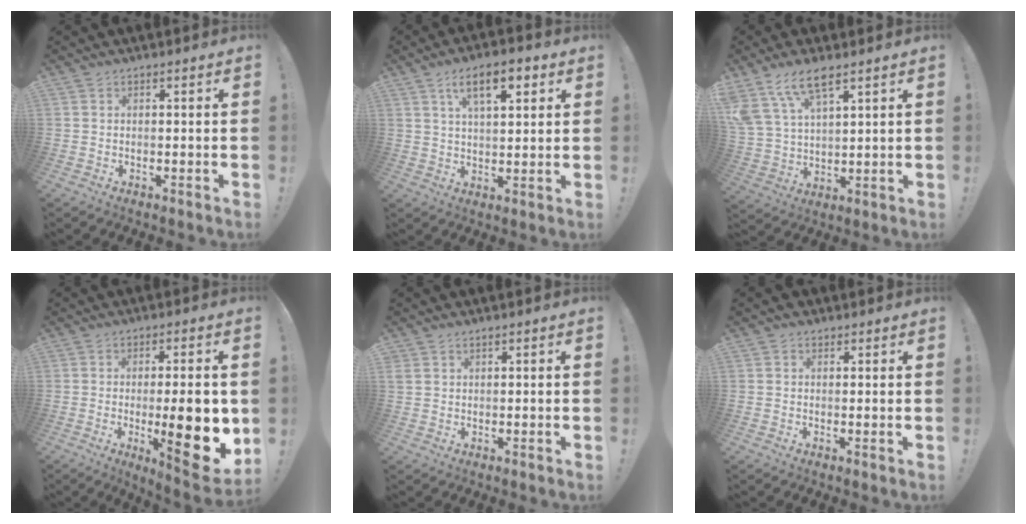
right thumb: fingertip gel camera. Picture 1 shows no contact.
{"total": 10.5, "force": [5.0, 4.1, 8.3], "torque": [-0.121, -0.010, 0.081]}
{"total": 11.0, "force": [7.7, 4.4, 6.5], "torque": [-0.129, -0.032, 0.148]}
{"total": 17.1, "force": [-2.7, 4.5, 16.3], "torque": [-0.207, -0.010, -0.029]}
{"total": 1.6, "force": [1.0, 1.0, 0.6], "torque": [-0.012, -0.001, 0.021]}
{"total": 1.3, "force": [0.8, 0.9, 0.5], "torque": [0.004, -0.003, 0.012]}